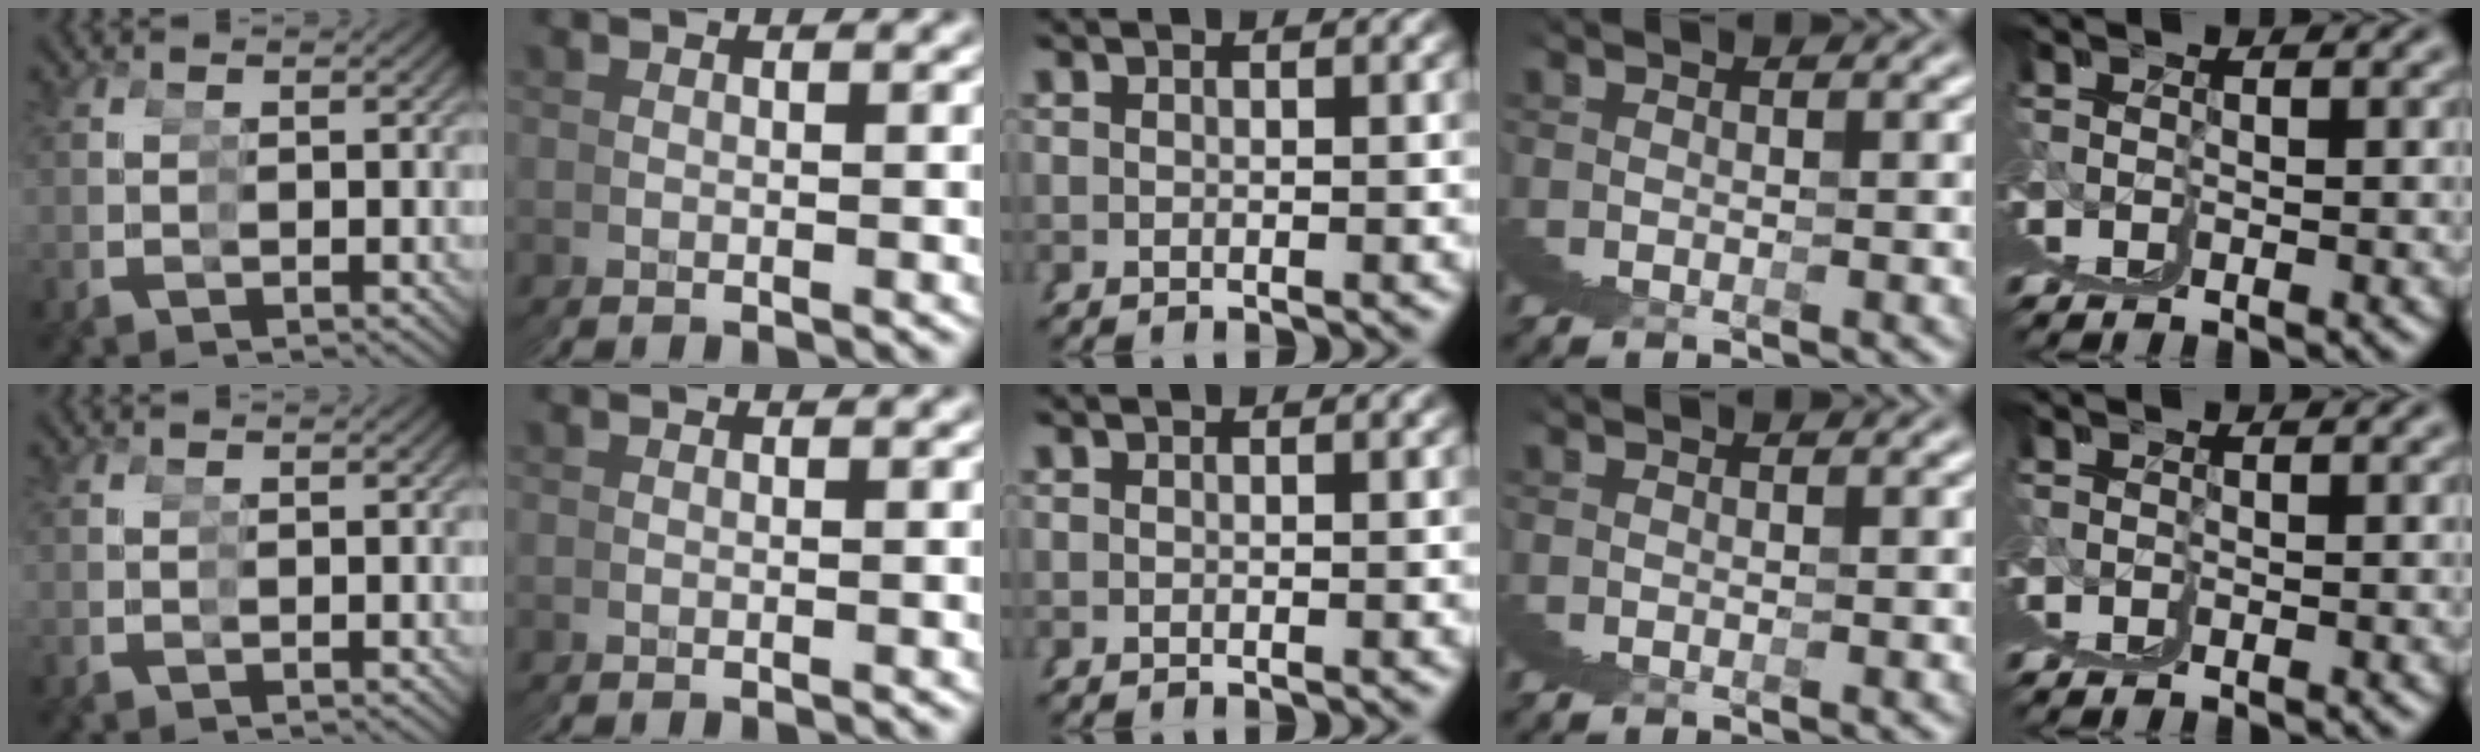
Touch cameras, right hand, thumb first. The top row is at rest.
{}